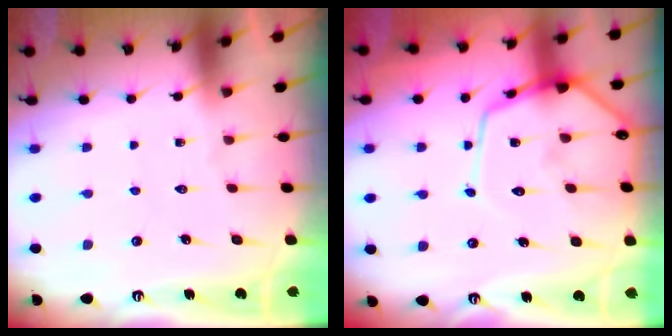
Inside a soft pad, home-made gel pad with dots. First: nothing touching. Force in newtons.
{"total": 14.3, "press": 14.2, "slide": 1.4}